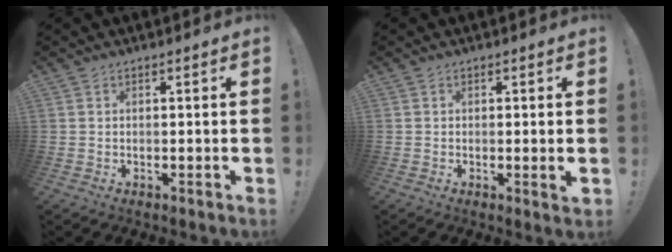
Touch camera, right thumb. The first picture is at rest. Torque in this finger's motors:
{"motor_torque": [-0.10, 0.09, -0.08, 0.09, 0.01]}